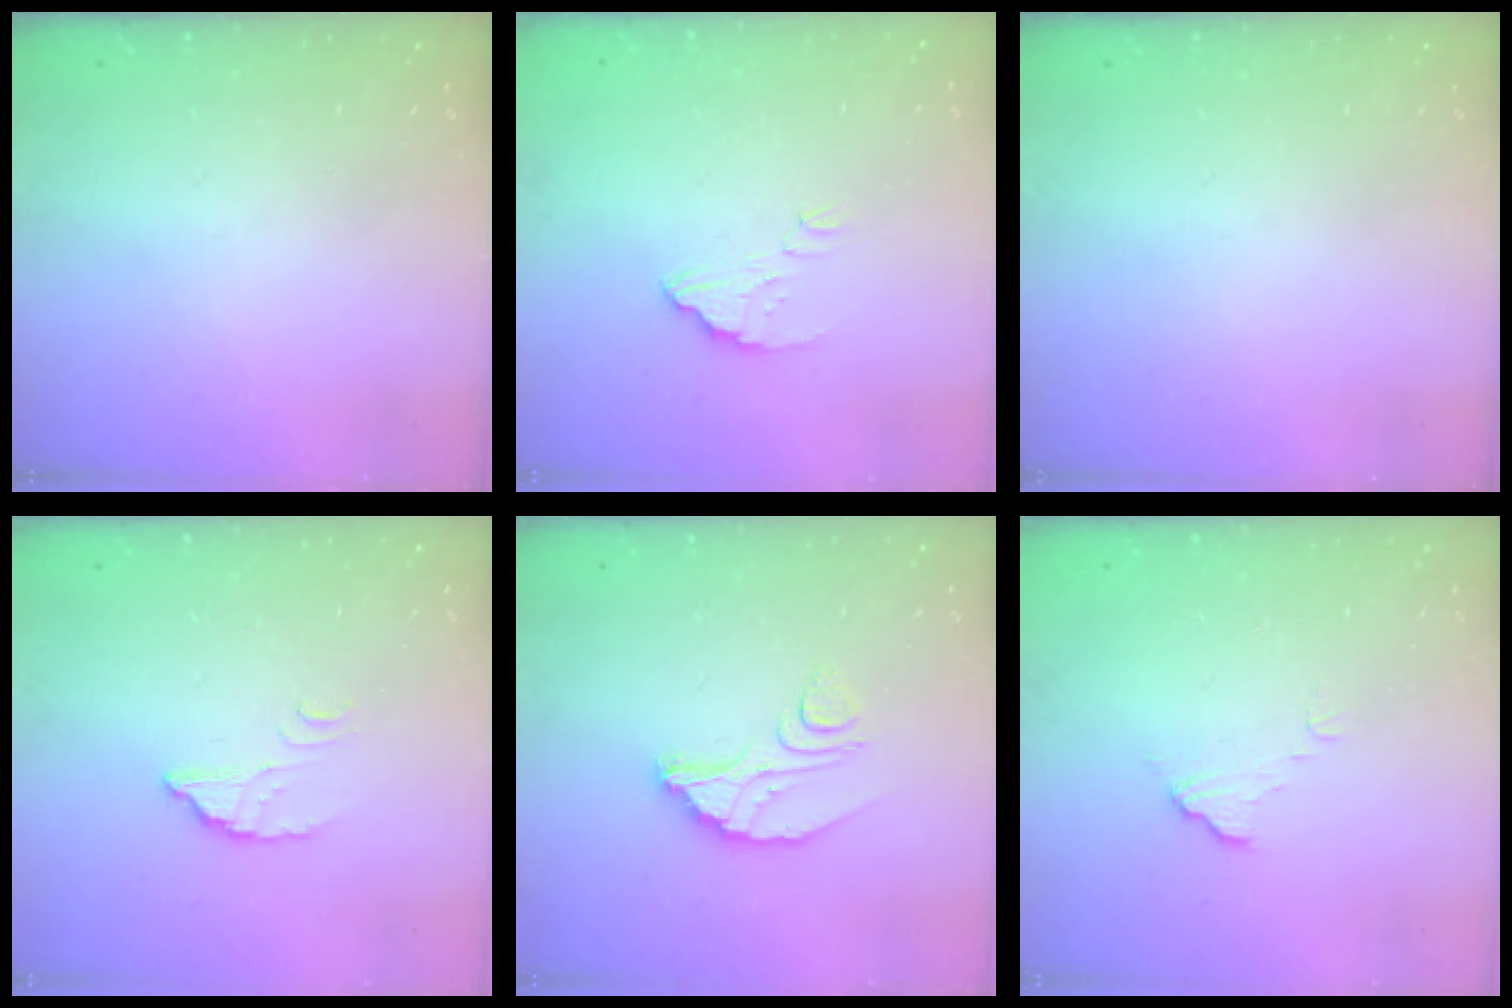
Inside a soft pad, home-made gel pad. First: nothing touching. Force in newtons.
{"total": 4.7, "press": 4.6, "slide": 0.6}
{"total": 0.0}
{"total": 2.8, "press": 2.8, "slide": 0.2}
{"total": 8.8, "press": 8.8, "slide": 0.8}
{"total": 4.5, "press": 4.5, "slide": 0.4}